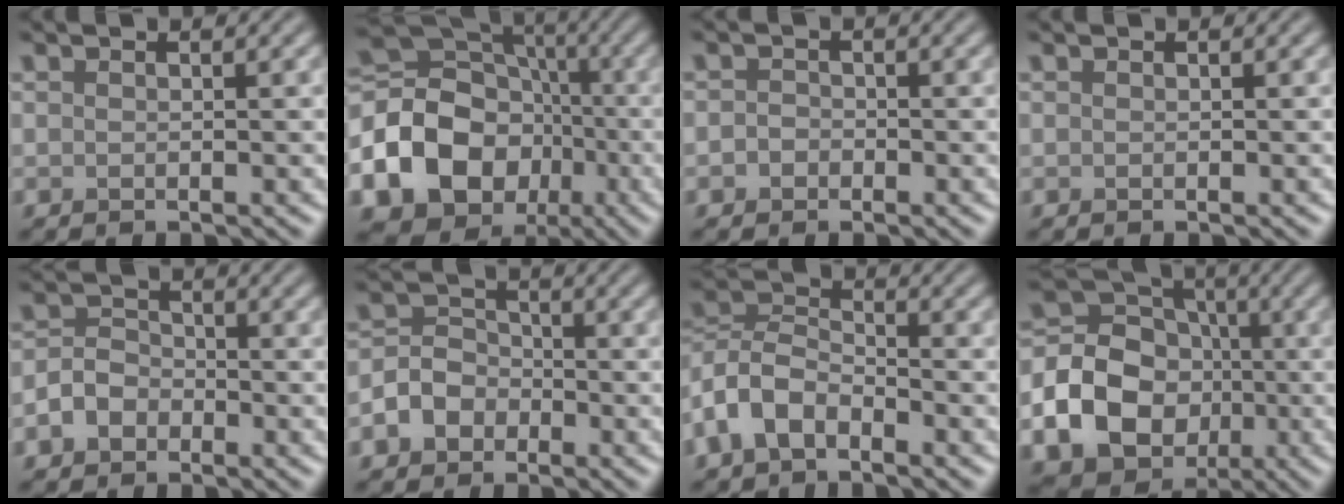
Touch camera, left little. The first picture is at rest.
{"total": 16.8, "force": [-5.2, 14.0, 7.6], "torque": [-0.174, -0.018, -0.112]}
{"total": 1.1, "force": [-0.5, 0.9, 0.4], "torque": [-0.003, -0.001, -0.012]}
{"total": 0.0}
{"total": 2.7, "force": [-1.3, 1.9, 1.2], "torque": [-0.020, 0.006, -0.030]}
{"total": 3.5, "force": [-1.6, 2.7, 1.4], "torque": [-0.018, 0.005, -0.037]}
{"total": 5.1, "force": [-2.9, 2.9, 2.9], "torque": [-0.059, 0.007, -0.072]}
{"total": 13.2, "force": [-3.5, 11.3, 5.7], "torque": [-0.115, -0.018, -0.084]}